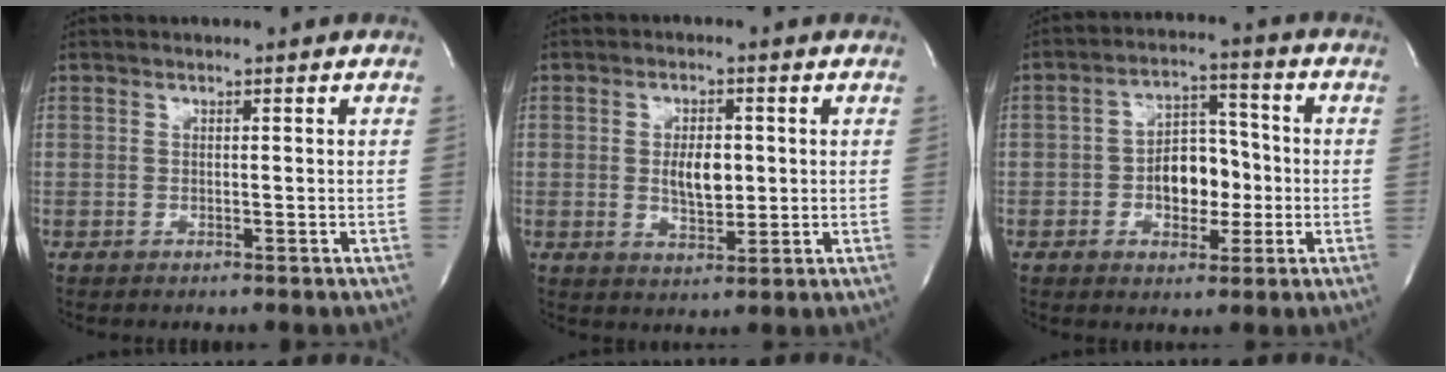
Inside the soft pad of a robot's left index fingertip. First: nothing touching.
{"total": 4.9, "force": [-0.2, 2.4, 4.3], "torque": [-0.077, -0.009, 0.004]}
{"total": 7.7, "force": [-1.9, 4.6, 5.9], "torque": [-0.098, 0.013, -0.030]}